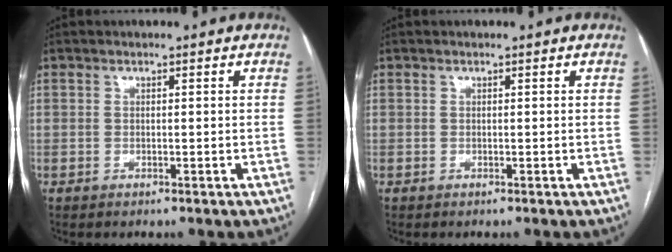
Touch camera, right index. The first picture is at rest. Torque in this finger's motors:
{"motor_torque": [0.00, 0.00, 0.04, 0.01]}